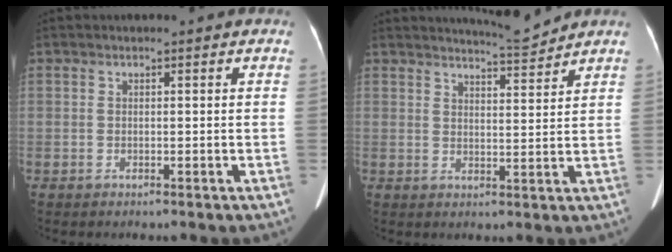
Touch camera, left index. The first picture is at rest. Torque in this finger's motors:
{"motor_torque": [-0.85, -0.82, -0.45, 0.00]}